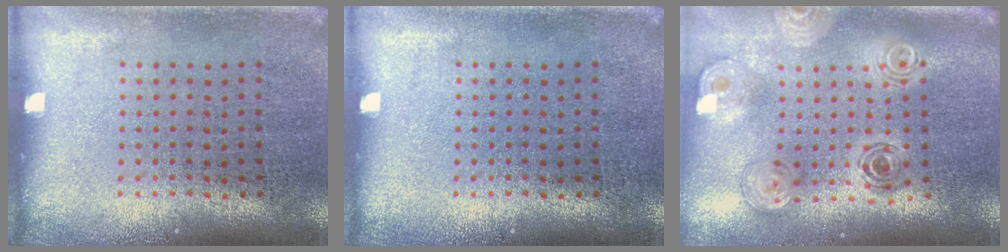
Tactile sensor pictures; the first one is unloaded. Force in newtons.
{"total": 0.0}
{"total": 1.5, "press": 1.3, "slide": 0.7}